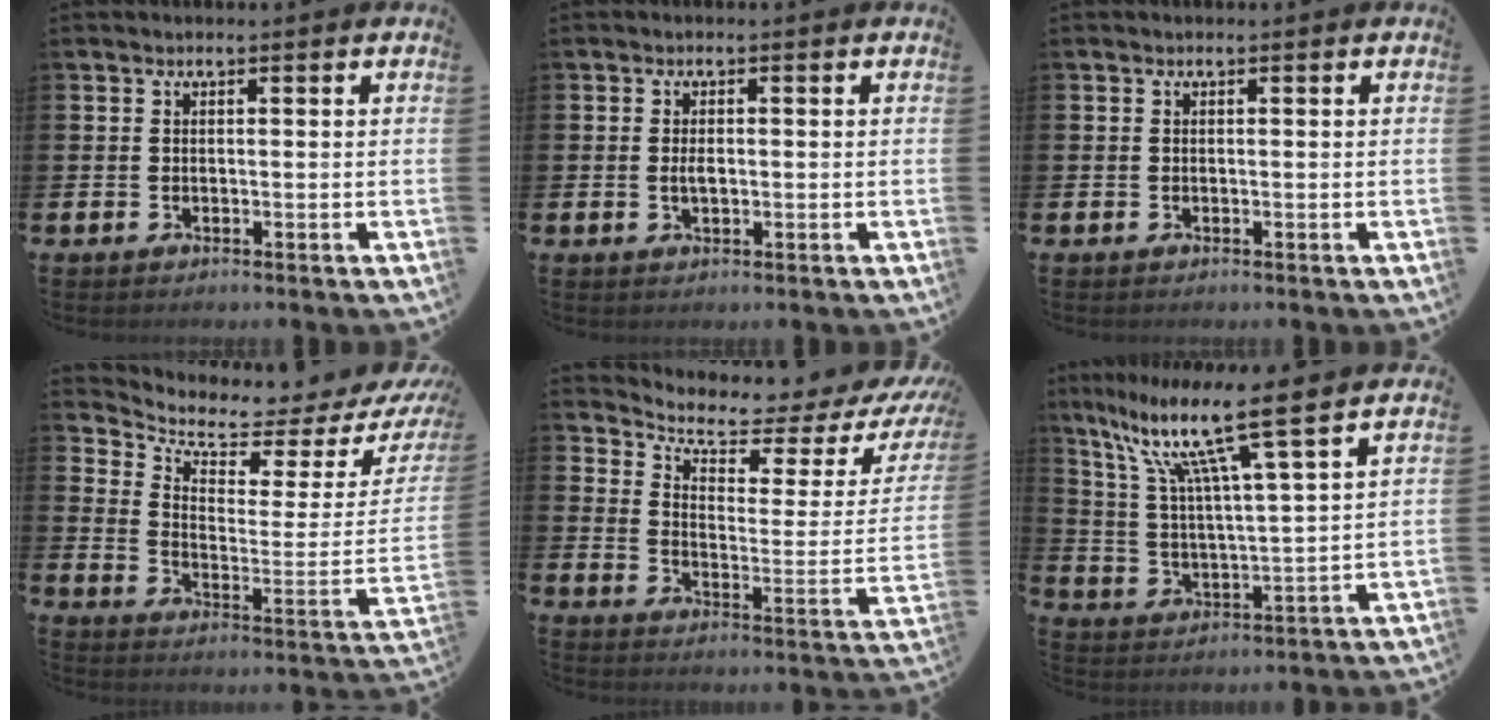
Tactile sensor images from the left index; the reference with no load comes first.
{"total": 1.6, "force": [0.0, 0.8, 1.4], "torque": [-0.025, 0.002, -0.001]}
{"total": 0.0}
{"total": 4.6, "force": [4.3, 1.5, 0.9], "torque": [-0.035, -0.053, 0.062]}
{"total": 5.3, "force": [4.6, 1.5, 2.0], "torque": [-0.055, -0.048, 0.068]}
{"total": 11.6, "force": [9.1, 0.5, 7.2], "torque": [-0.169, -0.050, 0.146]}